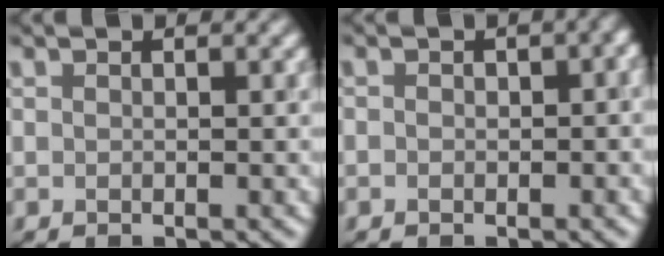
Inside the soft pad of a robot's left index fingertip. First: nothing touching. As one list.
[{"total": 3.0, "force": [-0.2, 2.0, 2.2], "torque": [-0.014, -0.001, -0.002]}]